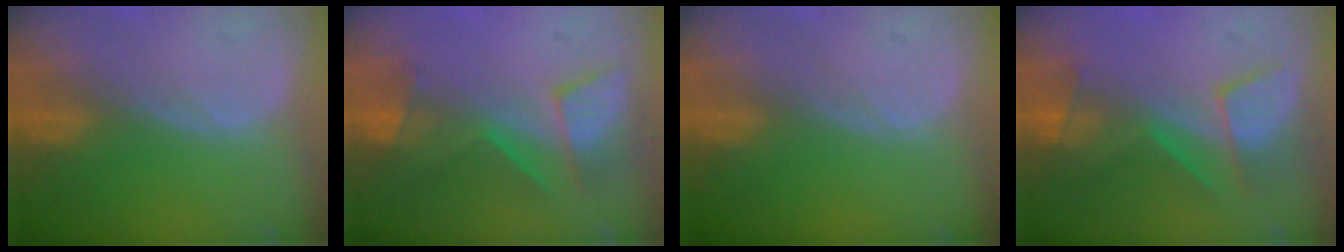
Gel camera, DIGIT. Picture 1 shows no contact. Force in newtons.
{"total": 7.5, "press": 7.3, "slide": 1.5}
{"total": 0.0}
{"total": 7.6, "press": 7.1, "slide": 2.6}